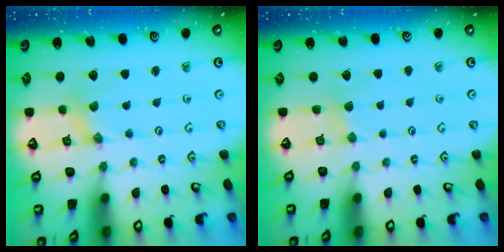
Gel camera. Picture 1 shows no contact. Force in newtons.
{"total": 3.2, "press": 3.1, "slide": 0.5}